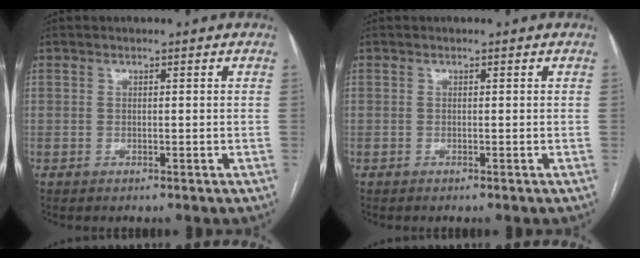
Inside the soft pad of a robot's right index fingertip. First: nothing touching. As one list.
[{"total": 0.0}]